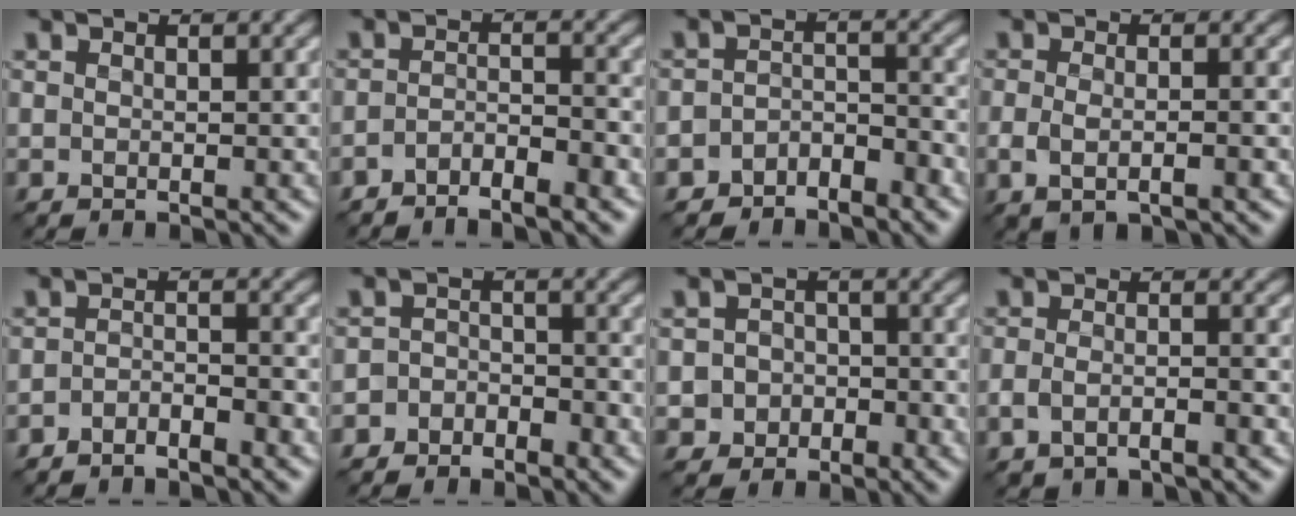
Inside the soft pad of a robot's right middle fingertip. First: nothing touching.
{"total": 2.8, "force": [-2.3, 0.3, 1.7], "torque": [-0.029, 0.002, -0.045]}
{"total": 2.7, "force": [-2.5, 0.9, 0.5], "torque": [-0.008, 0.010, -0.049]}
{"total": 3.1, "force": [-0.9, 1.4, 2.6], "torque": [-0.045, -0.003, -0.008]}
{"total": 2.0, "force": [-1.7, 0.3, 1.1], "torque": [-0.020, 0.004, -0.034]}
{"total": 2.3, "force": [-2.0, 1.2, 0.2], "torque": [0.016, 0.012, -0.046]}
{"total": 2.7, "force": [-1.2, 2.4, 0.4], "torque": [0.025, 0.009, -0.031]}
{"total": 2.5, "force": [-1.5, 1.0, 1.7], "torque": [-0.037, -0.002, -0.029]}